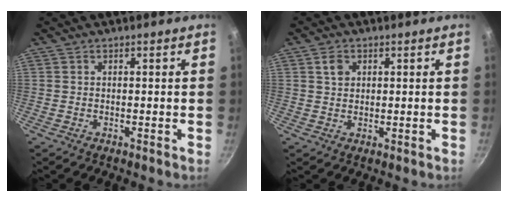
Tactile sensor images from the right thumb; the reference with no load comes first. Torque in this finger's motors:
{"motor_torque": [-0.06, 0.17, 0.50, -0.08, -0.01]}